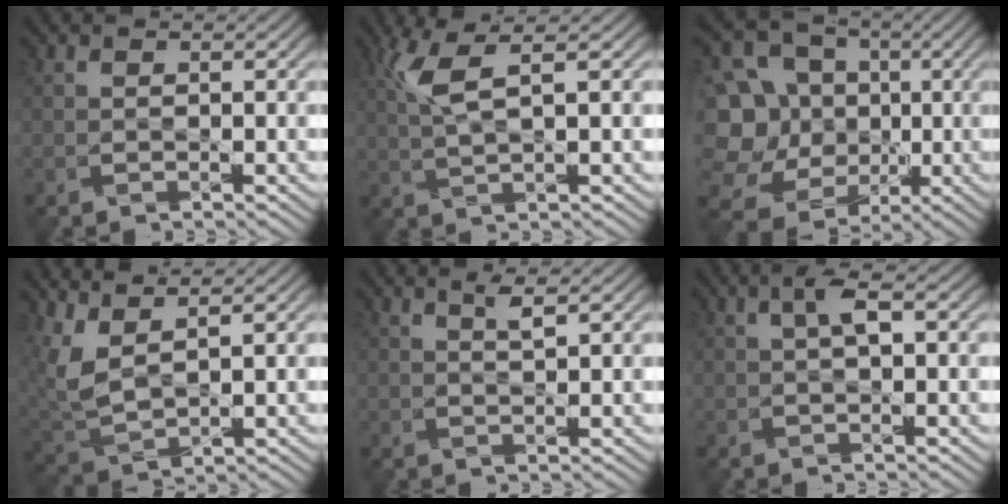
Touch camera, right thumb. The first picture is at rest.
{"total": 4.6, "force": [2.0, 0.0, 4.2], "torque": [-0.111, 0.012, 0.050]}
{"total": 17.6, "force": [0.0, 16.0, 7.3], "torque": [-0.266, 0.036, -0.013]}
{"total": 6.2, "force": [3.9, 1.6, 4.5], "torque": [-0.133, 0.006, 0.087]}
{"total": 1.7, "force": [1.2, -0.3, 1.2], "torque": [-0.032, 0.002, 0.027]}
{"total": 3.0, "force": [0.6, 0.8, 2.8], "torque": [-0.060, 0.012, 0.008]}